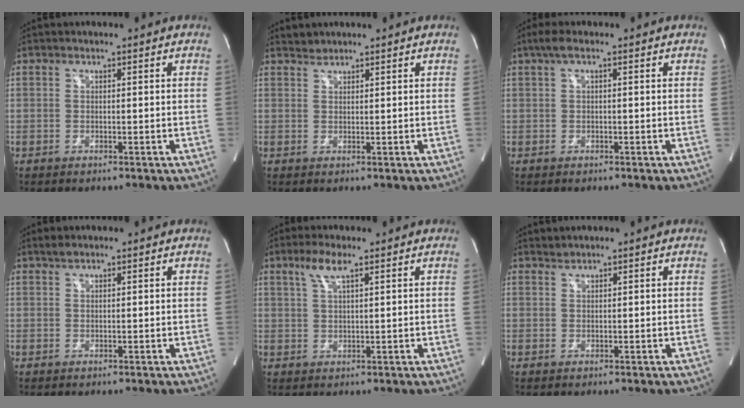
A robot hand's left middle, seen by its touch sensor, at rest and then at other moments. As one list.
[{"total": 1.2, "force": [1.2, 0.2, -0.2], "torque": [-0.002, 0.004, 0.025]}, {"total": 2.6, "force": [1.3, 0.4, 2.2], "torque": [-0.046, 0.021, 0.023]}, {"total": 1.0, "force": [0.9, 0.2, 0.4], "torque": [-0.014, 0.009, 0.021]}, {"total": 3.8, "force": [2.3, 0.4, 3.0], "torque": [-0.067, 0.006, 0.049]}, {"total": 0.7, "force": [0.7, -0.2, -0.2], "torque": [-0.005, 0.003, 0.018]}]